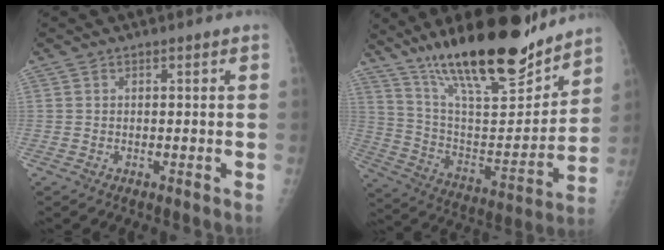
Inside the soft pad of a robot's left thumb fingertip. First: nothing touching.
{"total": 26.1, "force": [19.5, 6.9, 16.0], "torque": [-0.233, -0.085, 0.328]}